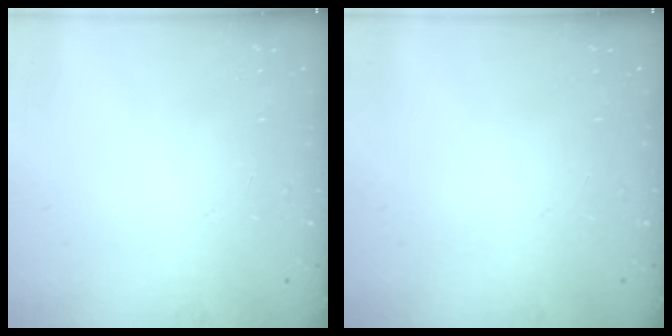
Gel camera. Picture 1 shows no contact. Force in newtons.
{"total": 0.0}